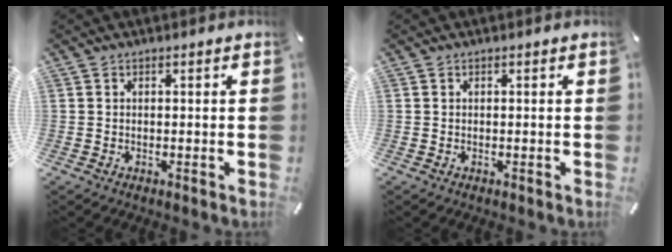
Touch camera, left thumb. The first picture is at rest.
{"total": 0.0}